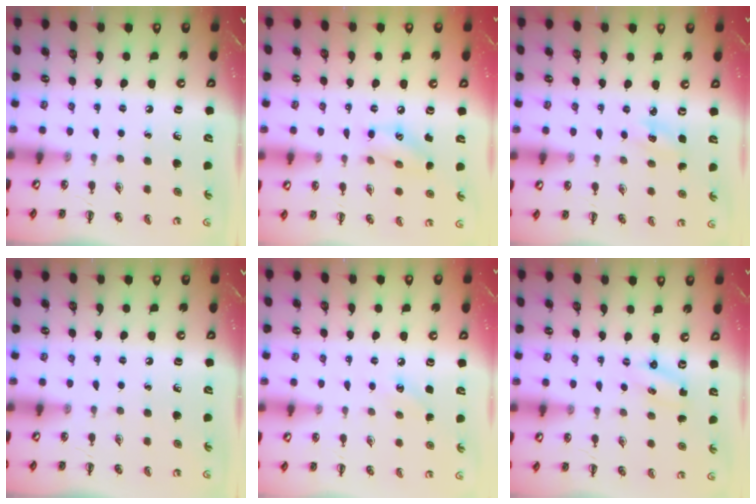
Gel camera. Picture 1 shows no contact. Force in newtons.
{"total": 8.9, "press": 8.9, "slide": 0.9}
{"total": 3.2, "press": 3.1, "slide": 0.9}
{"total": 0.0}
{"total": 6.0, "press": 5.8, "slide": 1.8}
{"total": 2.1, "press": 2.0, "slide": 0.6}